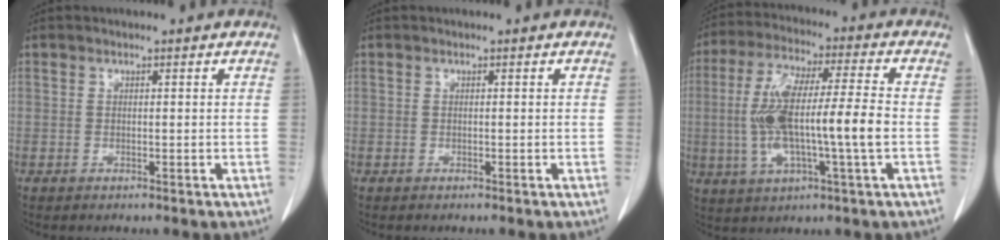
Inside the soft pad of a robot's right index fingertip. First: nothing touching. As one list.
[{"total": 0.0}, {"total": 14.3, "force": [-1.5, 1.3, 14.2], "torque": [-0.284, 0.008, -0.029]}]